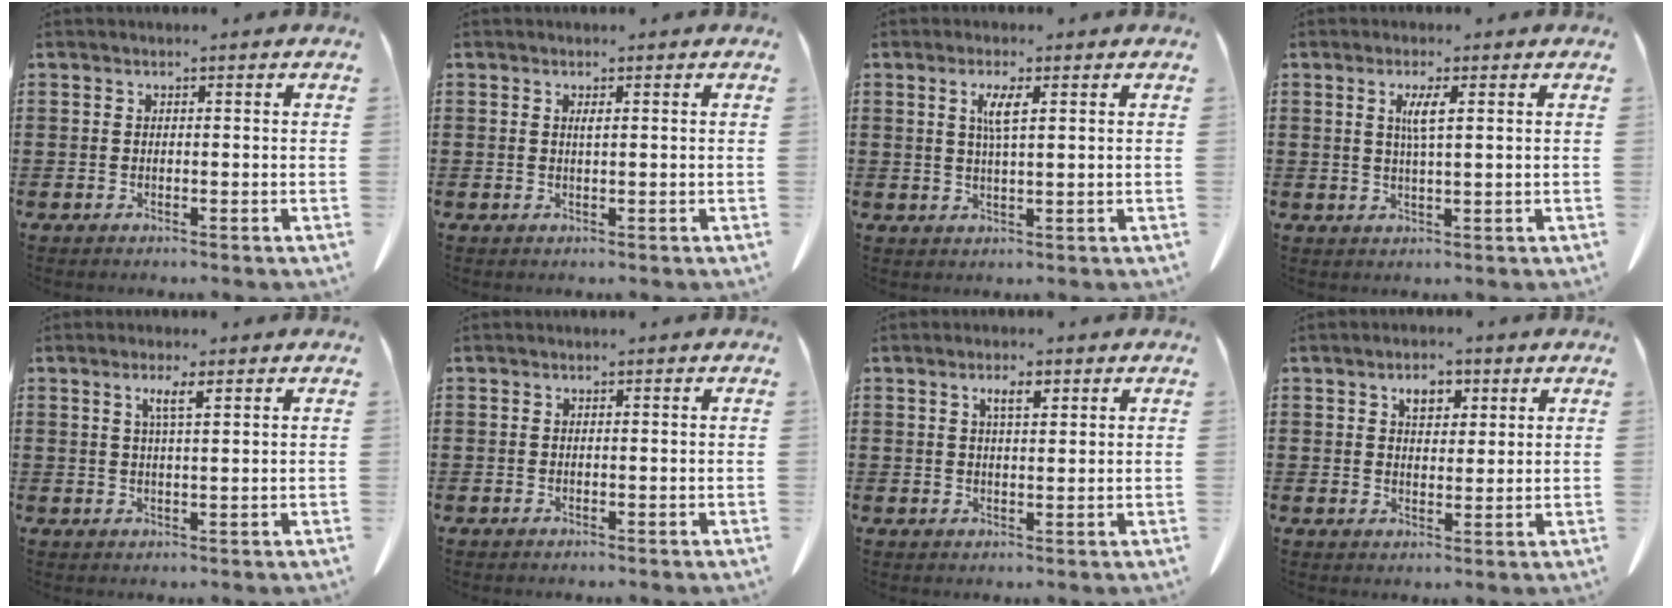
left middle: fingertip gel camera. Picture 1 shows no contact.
{"total": 0.9, "force": [0.3, 0.1, 0.8], "torque": [-0.017, 0.000, 0.007]}
{"total": 3.3, "force": [1.2, 0.5, 3.1], "torque": [-0.065, 0.003, 0.018]}
{"total": 3.2, "force": [1.0, 0.3, 3.0], "torque": [-0.062, 0.001, 0.015]}
{"total": 3.1, "force": [1.4, 0.4, 2.7], "torque": [-0.057, 0.002, 0.023]}
{"total": 0.0}
{"total": 3.1, "force": [1.7, 0.8, 2.5], "torque": [-0.037, 0.000, 0.025]}
{"total": 3.7, "force": [2.1, 2.0, 2.3], "torque": [-0.038, 0.006, 0.032]}